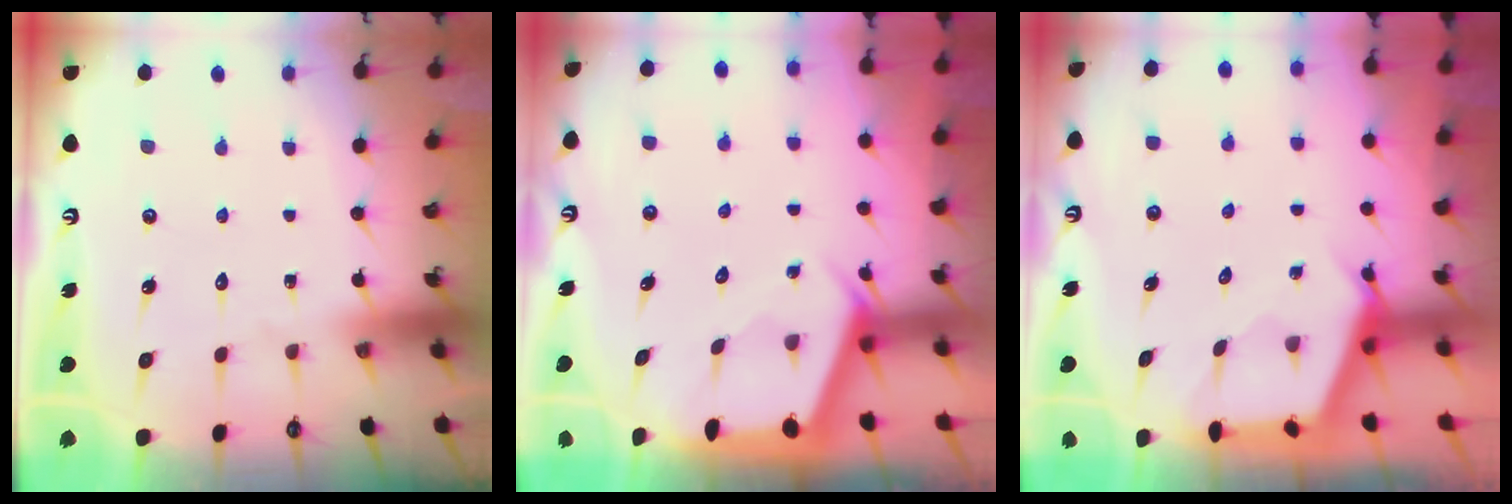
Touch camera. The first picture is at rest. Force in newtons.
{"total": 2.4, "press": 2.4, "slide": 0.3}
{"total": 2.6, "press": 2.6, "slide": 0.3}